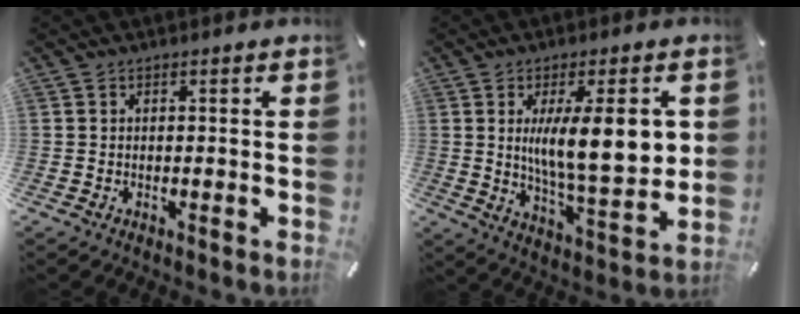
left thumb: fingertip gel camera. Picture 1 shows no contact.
{"total": 16.7, "force": [3.2, 4.8, 15.7], "torque": [-0.272, -0.019, 0.042]}